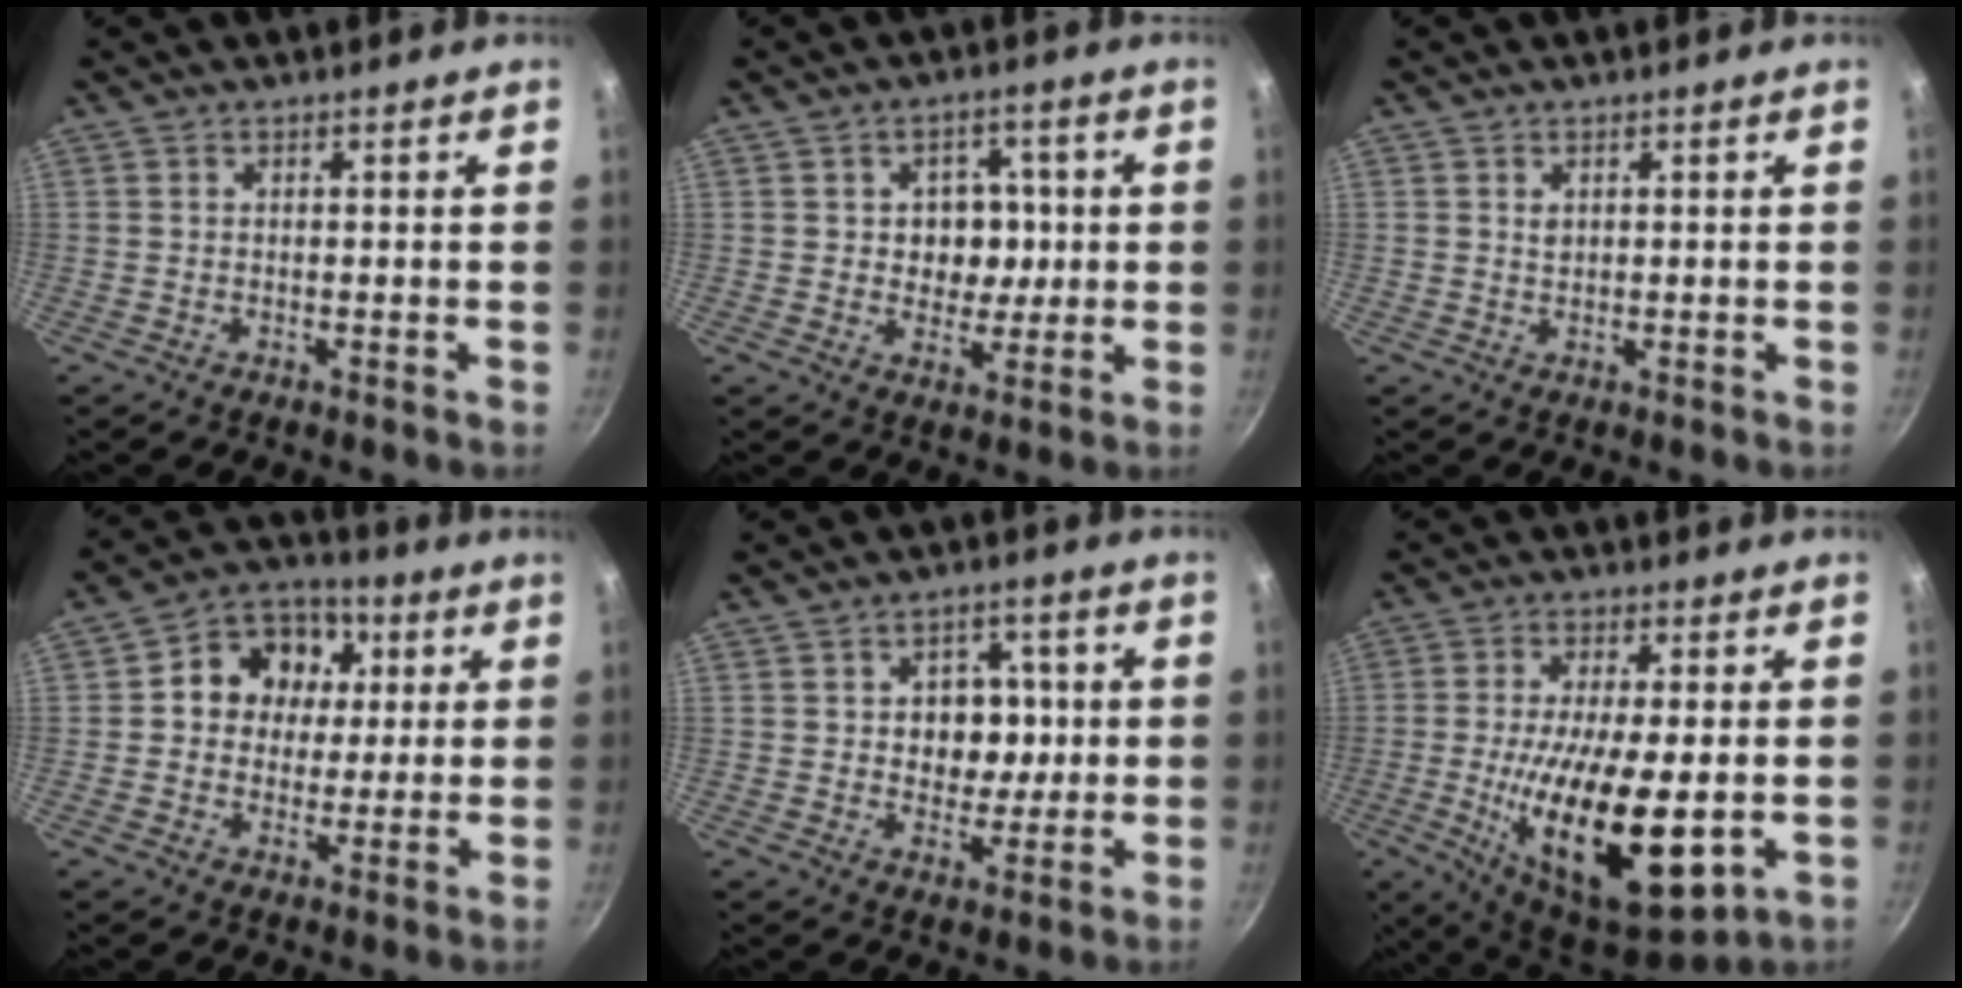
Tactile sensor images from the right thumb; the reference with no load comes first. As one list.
[{"total": 7.6, "force": [0.7, 6.0, 4.6], "torque": [-0.016, 0.003, 0.011]}, {"total": 1.0, "force": [0.5, 0.7, 0.5], "torque": [-0.002, -0.005, 0.010]}, {"total": 11.9, "force": [2.1, 9.8, 6.5], "torque": [-0.053, 0.013, 0.022]}, {"total": 8.3, "force": [0.8, 6.4, 5.3], "torque": [-0.024, 0.003, 0.014]}, {"total": 20.0, "force": [-3.7, 7.8, 18.0], "torque": [-0.316, -0.026, -0.039]}]